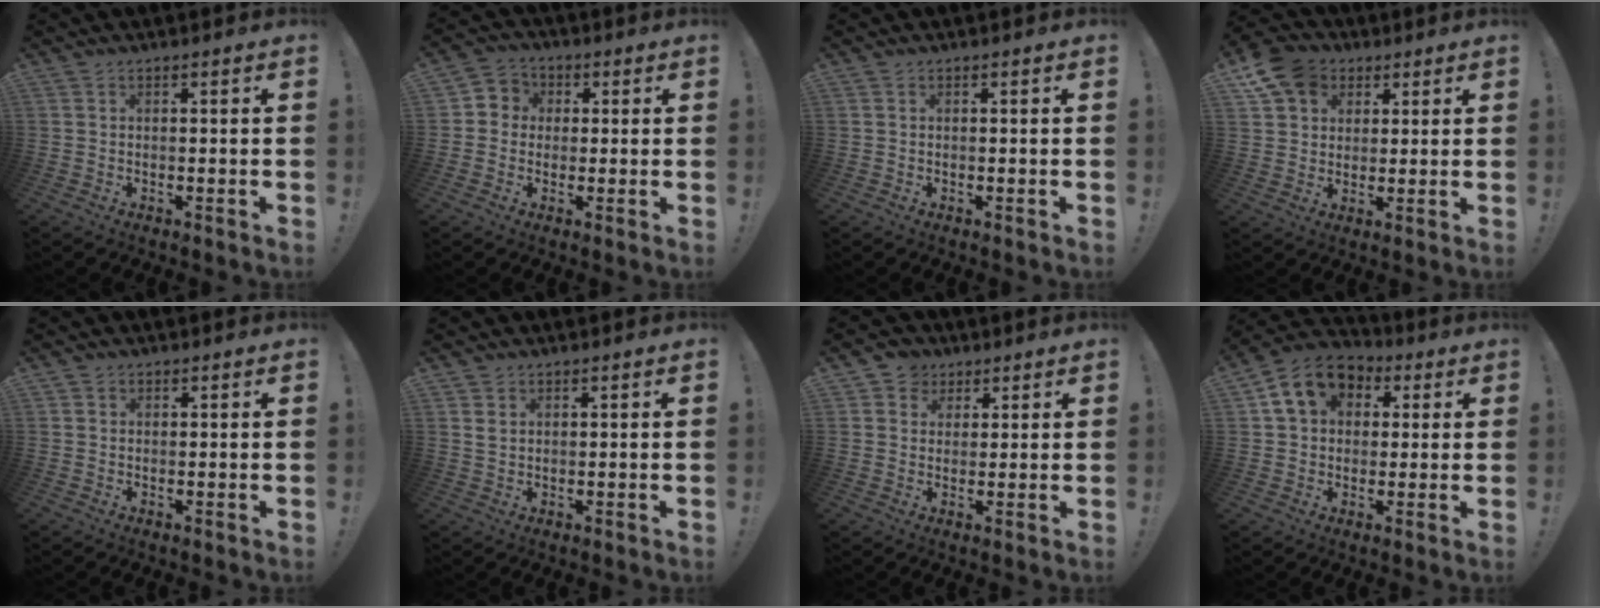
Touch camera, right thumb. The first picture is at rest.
{"total": 5.0, "force": [-0.9, 4.7, 1.3], "torque": [-0.021, 0.017, -0.015]}
{"total": 0.0}
{"total": 11.2, "force": [5.1, 8.9, 4.4], "torque": [-0.070, -0.021, 0.104]}
{"total": 0.9, "force": [0.5, 0.8, 0.2], "torque": [-0.001, 0.000, 0.009]}
{"total": 2.1, "force": [1.1, 1.5, 0.9], "torque": [-0.009, -0.001, 0.020]}
{"total": 4.9, "force": [1.9, 4.5, 0.7], "torque": [-0.008, -0.011, 0.035]}
{"total": 12.3, "force": [4.3, 9.5, 6.5], "torque": [-0.095, -0.004, 0.087]}